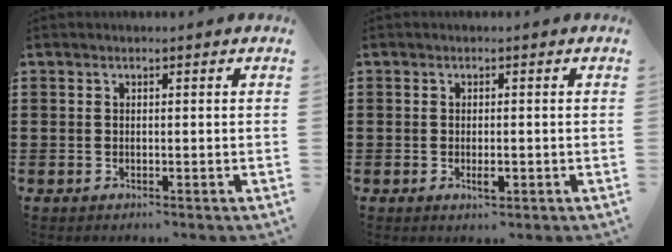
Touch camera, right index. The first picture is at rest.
{"total": 1.9, "force": [-0.5, 0.6, 1.7], "torque": [-0.030, -0.001, -0.009]}